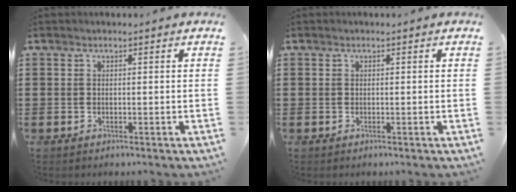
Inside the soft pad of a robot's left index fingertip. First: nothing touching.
{"total": 0.0}